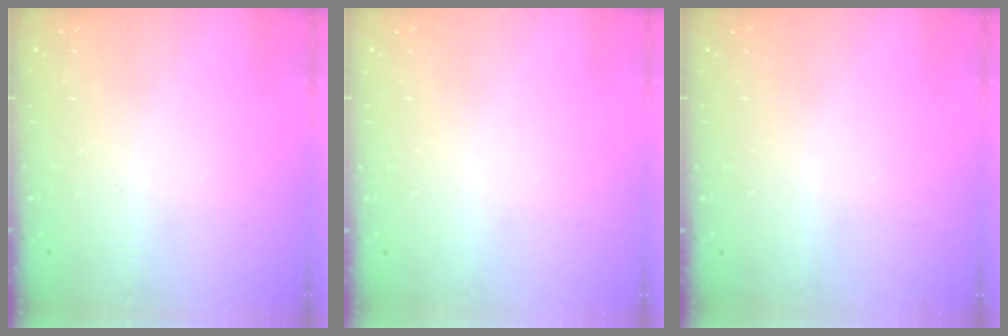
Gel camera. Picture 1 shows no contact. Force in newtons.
{"total": 0.0}
{"total": 0.0}